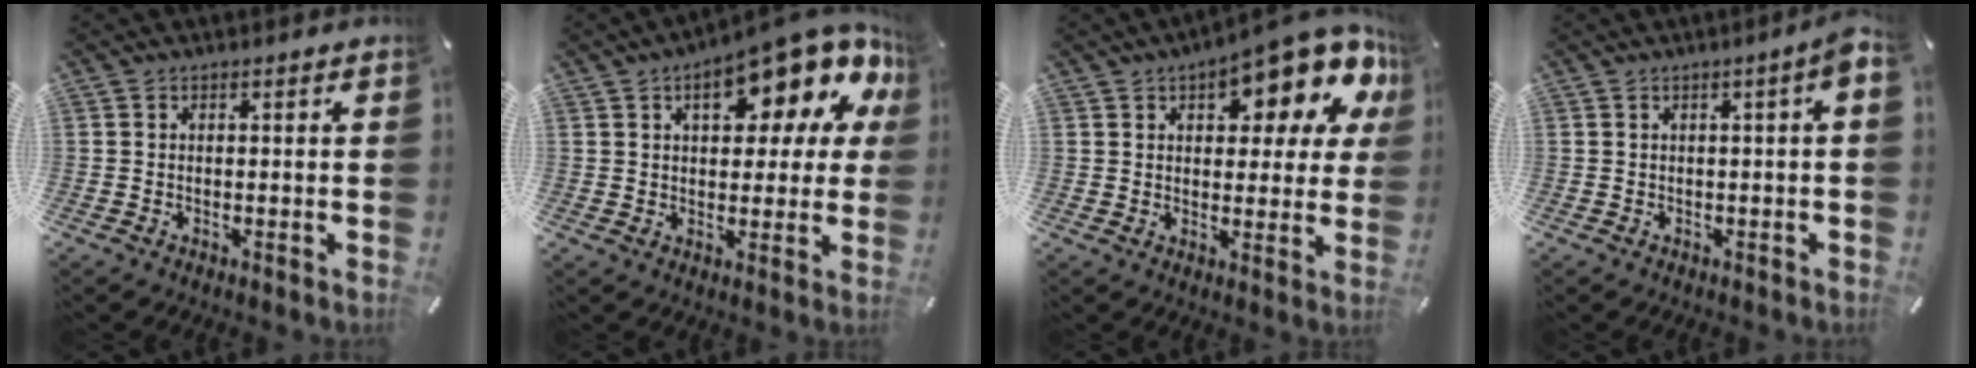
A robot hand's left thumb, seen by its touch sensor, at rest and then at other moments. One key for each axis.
{"total": 16.1, "fx": 8.9, "fy": 7.1, "fz": 11.4, "tx": -0.150, "ty": -0.051, "tz": 0.142}
{"total": 14.4, "fx": 8.9, "fy": 6.0, "fz": 9.6, "tx": -0.116, "ty": -0.061, "tz": 0.147}
{"total": 3.2, "fx": 0.3, "fy": 0.4, "fz": 3.2, "tx": -0.057, "ty": 0.002, "tz": 0.005}